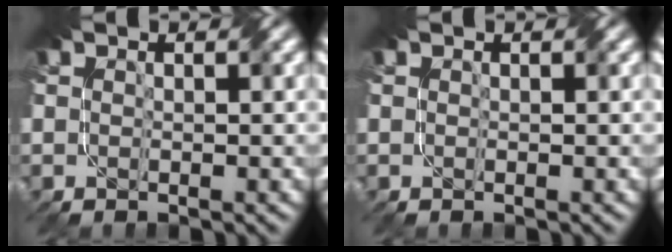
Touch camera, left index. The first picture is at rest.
{"total": 0.0}